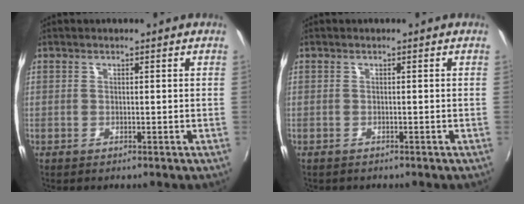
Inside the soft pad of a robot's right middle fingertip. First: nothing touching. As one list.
[{"total": 0.6, "force": [-0.5, 0.3, 0.0], "torque": [-0.002, -0.002, -0.009]}]